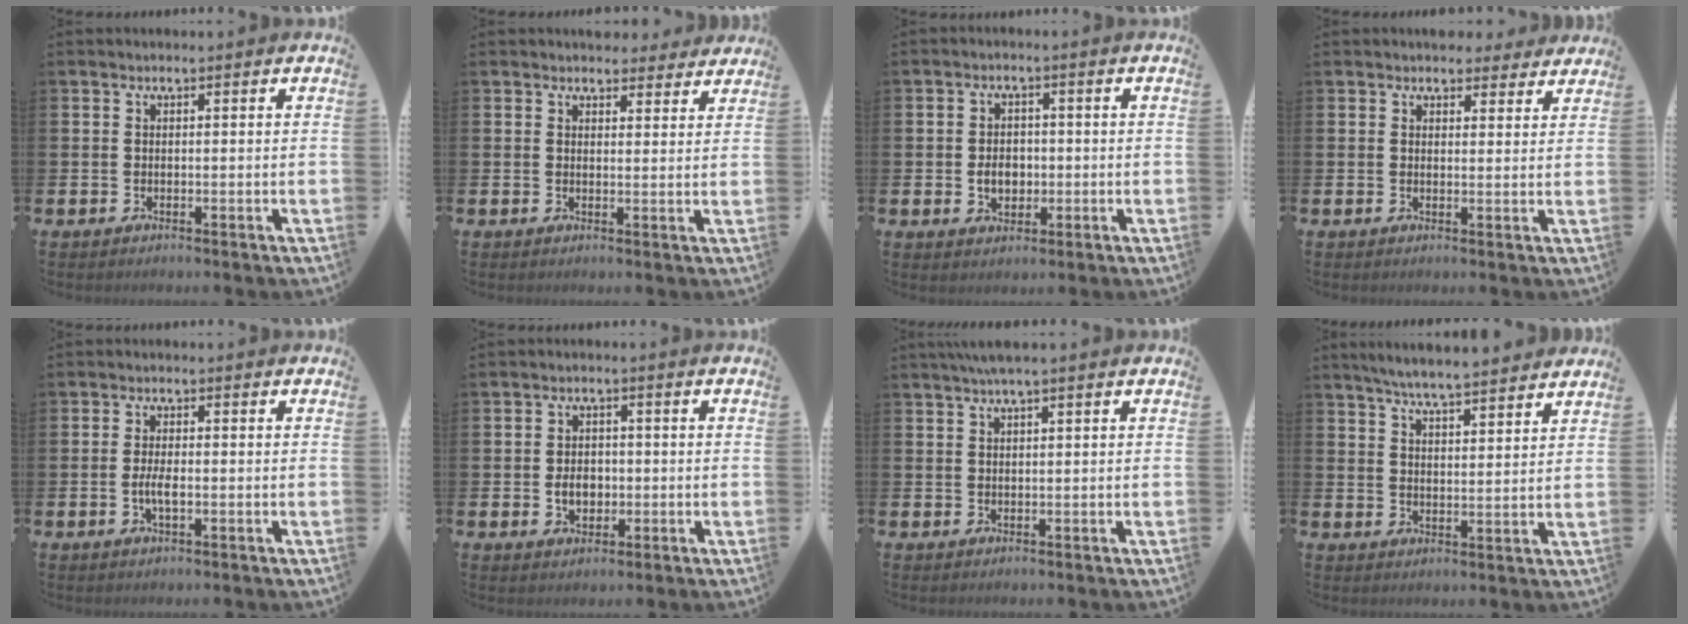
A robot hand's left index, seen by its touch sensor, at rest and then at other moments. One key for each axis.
{"total": 3.4, "fx": 3.2, "fy": 1.1, "fz": -0.2, "tx": 0.010, "ty": -0.018, "tz": 0.056}
{"total": 3.5, "fx": -0.5, "fy": 2.7, "fz": 2.2, "tx": -0.030, "ty": 0.001, "tz": -0.017}
{"total": 3.5, "fx": 3.3, "fy": 1.3, "fz": 0.0, "tx": 0.007, "ty": -0.015, "tz": 0.057}
{"total": 2.6, "fx": -0.5, "fy": 0.8, "fz": 2.4, "tx": -0.041, "ty": 0.001, "tz": -0.011}
{"total": 3.5, "fx": -0.5, "fy": 2.6, "fz": 2.3, "tx": -0.022, "ty": -0.004, "tz": -0.019}
{"total": 2.1, "fx": 1.6, "fy": 0.0, "fz": 1.4, "tx": -0.037, "ty": 0.006, "tz": 0.030}
{"total": 5.8, "fx": 5.7, "fy": -0.1, "fz": 1.3, "tx": -0.040, "ty": -0.032, "tz": 0.100}